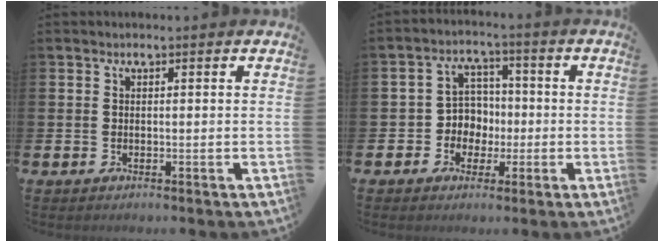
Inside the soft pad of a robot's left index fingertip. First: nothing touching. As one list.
[{"total": 4.7, "force": [-0.5, 4.5, 1.1], "torque": [-0.040, 0.007, -0.016]}]